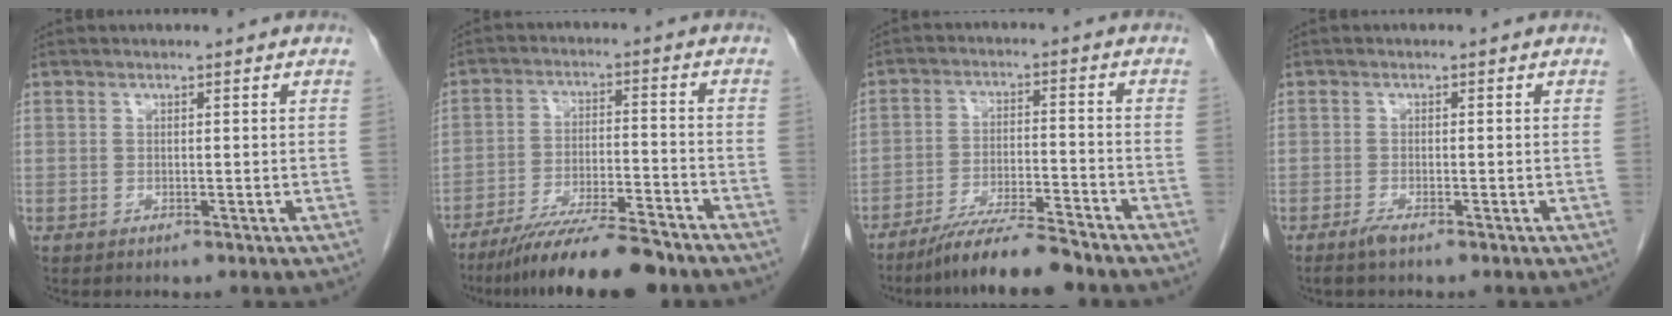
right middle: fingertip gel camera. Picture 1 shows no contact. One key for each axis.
{"total": 13.0, "fx": -10.9, "fy": 0.8, "fz": 7.0, "tx": -0.106, "ty": -0.020, "tz": -0.180}
{"total": 8.9, "fx": -7.7, "fy": 0.0, "fz": 4.6, "tx": -0.073, "ty": -0.022, "tz": -0.137}
{"total": 1.4, "fx": -1.1, "fy": 0.0, "fz": 0.9, "tx": -0.024, "ty": -0.004, "tz": -0.022}